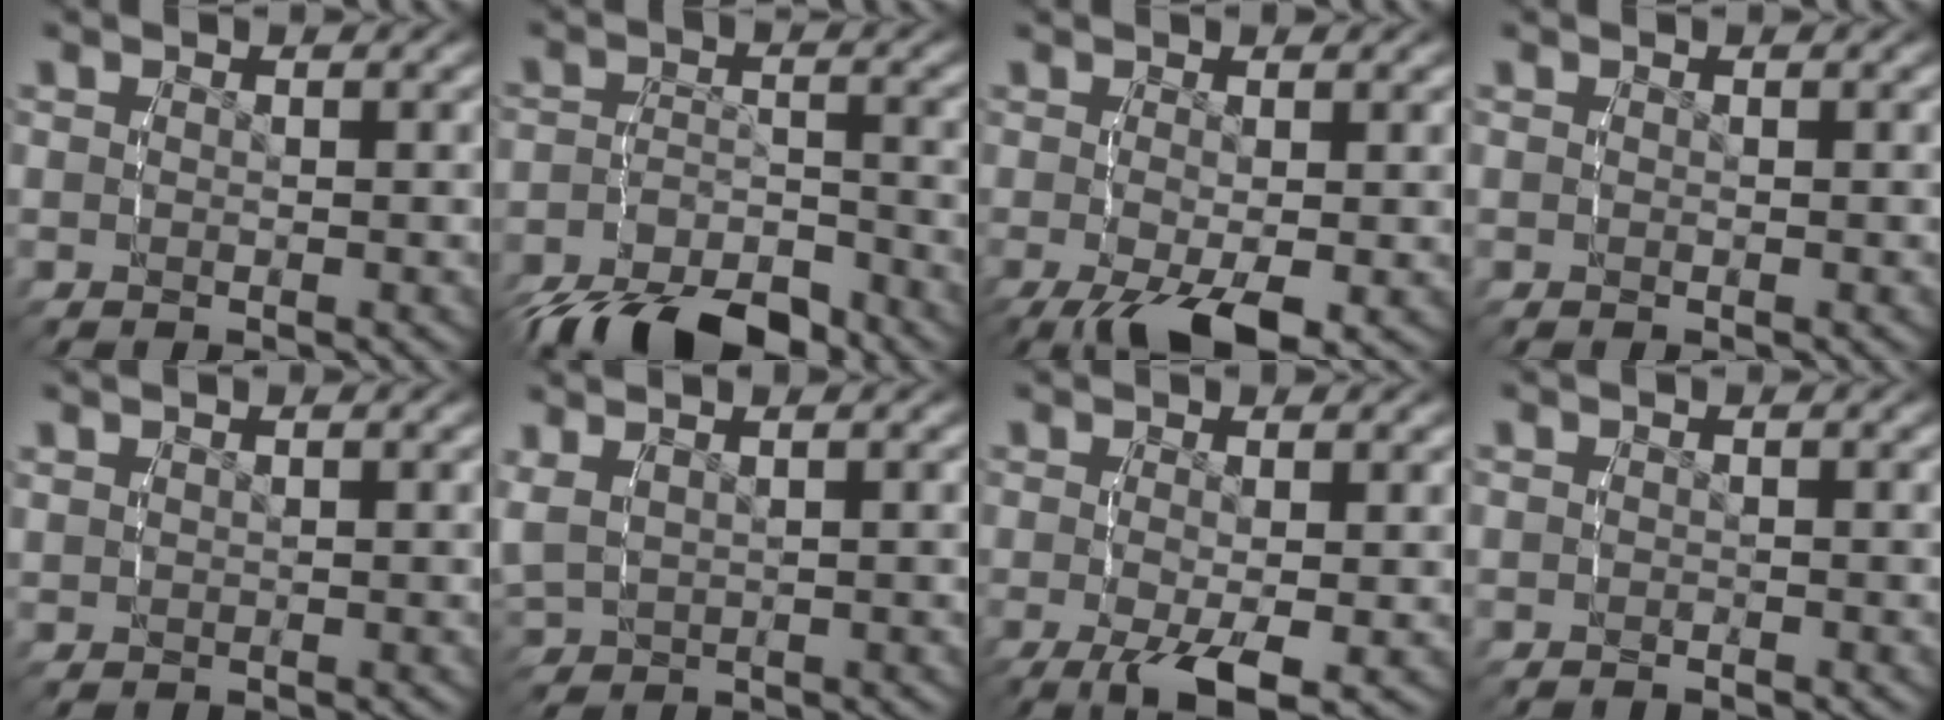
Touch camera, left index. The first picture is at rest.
{"total": 7.3, "force": [-6.4, 2.1, 2.9], "torque": [-0.033, -0.006, -0.107]}
{"total": 5.6, "force": [-2.9, 1.6, 4.4], "torque": [-0.089, -0.034, -0.024]}
{"total": 0.0}
{"total": 0.8, "force": [0.7, 0.0, 0.3], "torque": [-0.004, 0.004, 0.018]}
{"total": 3.4, "force": [1.6, 2.3, 1.9], "torque": [-0.051, 0.008, 0.034]}
{"total": 4.6, "force": [-2.2, 0.8, 3.9], "torque": [-0.074, -0.024, -0.019]}
{"total": 0.6, "force": [-0.5, -0.4, -0.2], "torque": [0.000, 0.000, -0.007]}